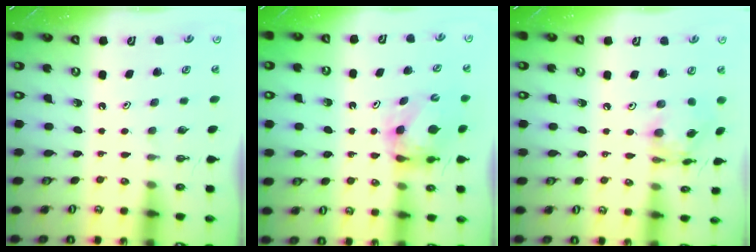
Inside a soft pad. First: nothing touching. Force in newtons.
{"total": 5.4, "press": 5.4, "slide": 0.5}
{"total": 10.3, "press": 10.3, "slide": 0.8}